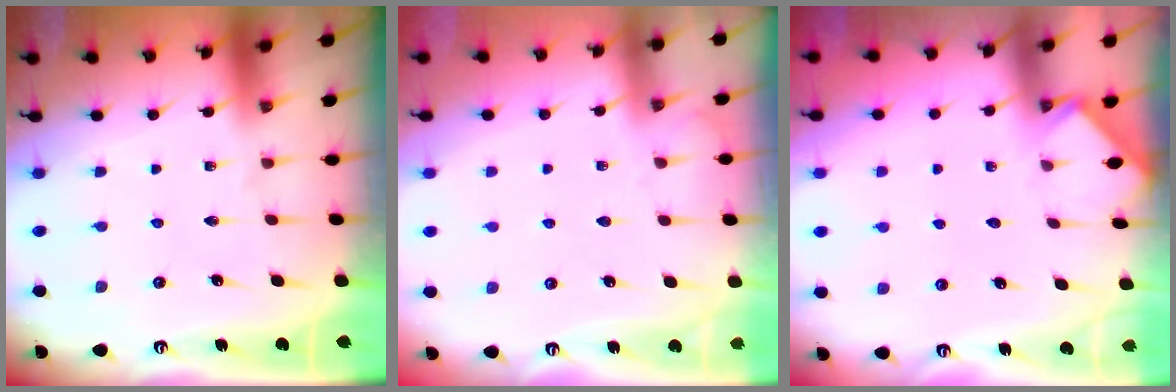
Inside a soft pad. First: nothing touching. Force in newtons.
{"total": 3.0, "press": 3.0, "slide": 0.5}
{"total": 2.5, "press": 2.5, "slide": 0.4}